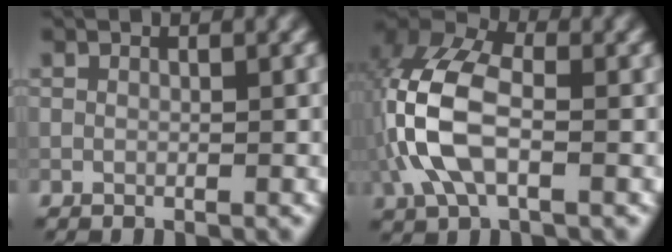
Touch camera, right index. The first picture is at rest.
{"total": 8.9, "force": [-0.8, 4.9, 7.4], "torque": [-0.177, 0.018, -0.028]}